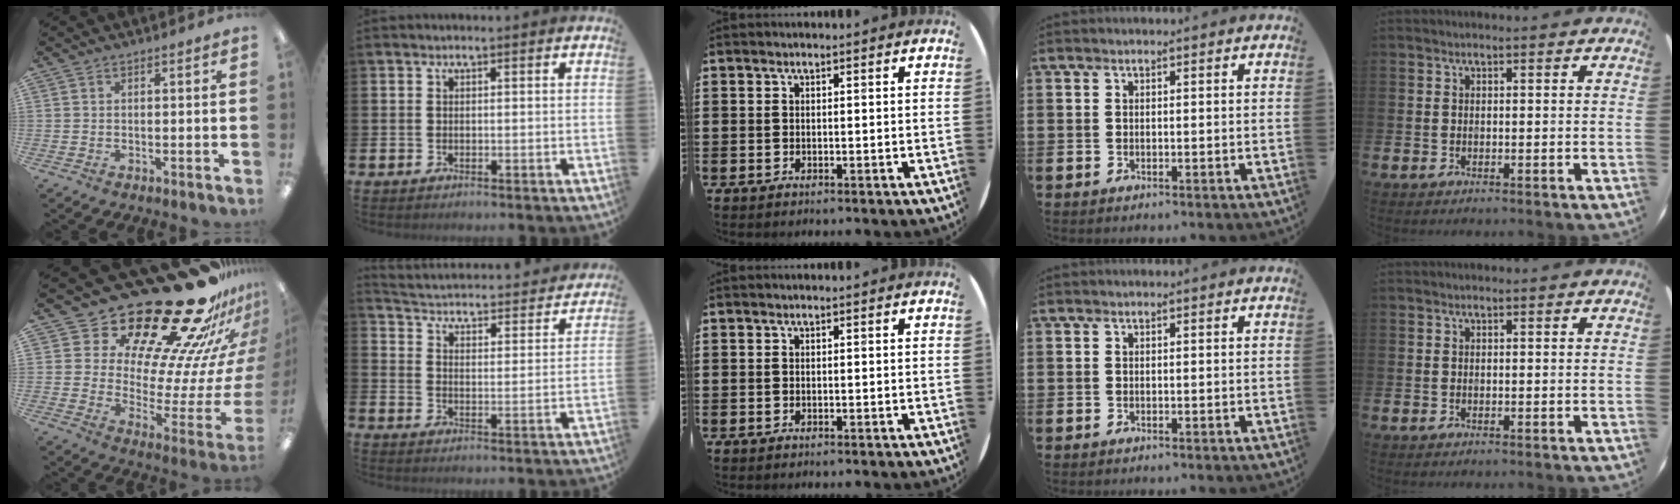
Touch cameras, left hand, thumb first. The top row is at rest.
{"thumb": {"total": 30.9, "force": [23.6, 10.6, 16.9], "torque": [-0.227, -0.203, 0.422]}, "index": {"total": 3.1, "force": [2.9, 0.8, 0.7], "torque": [-0.035, -0.037, 0.037]}}